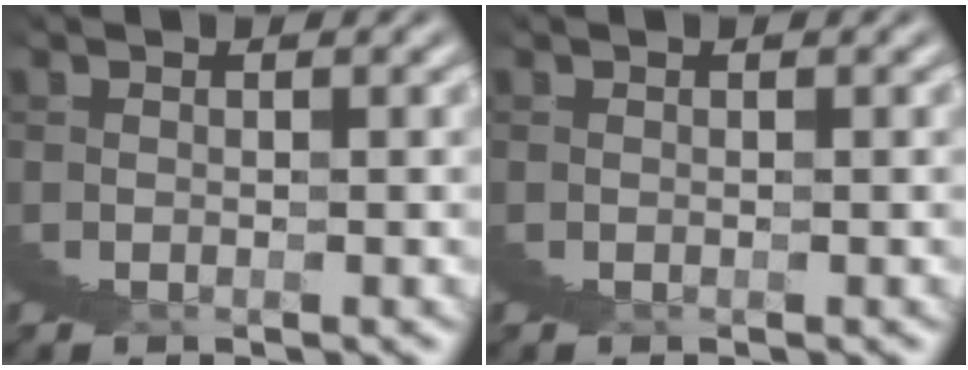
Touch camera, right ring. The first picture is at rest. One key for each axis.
{"total": 0.0}